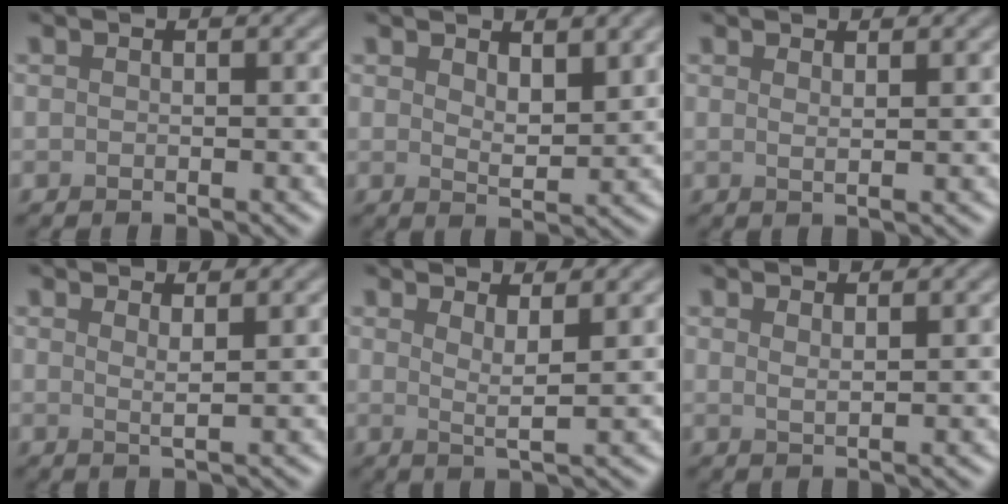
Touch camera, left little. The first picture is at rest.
{"total": 3.4, "force": [1.8, 1.4, 2.5], "torque": [-0.044, -0.006, 0.034]}
{"total": 1.2, "force": [0.8, 0.3, 0.8], "torque": [-0.009, 0.000, 0.012]}
{"total": 1.7, "force": [1.0, 0.4, 1.3], "torque": [-0.018, -0.001, 0.013]}
{"total": 2.5, "force": [1.4, 0.5, 2.0], "torque": [-0.029, -0.006, 0.022]}
{"total": 1.4, "force": [1.0, 0.3, 0.8], "torque": [-0.013, 0.000, 0.016]}